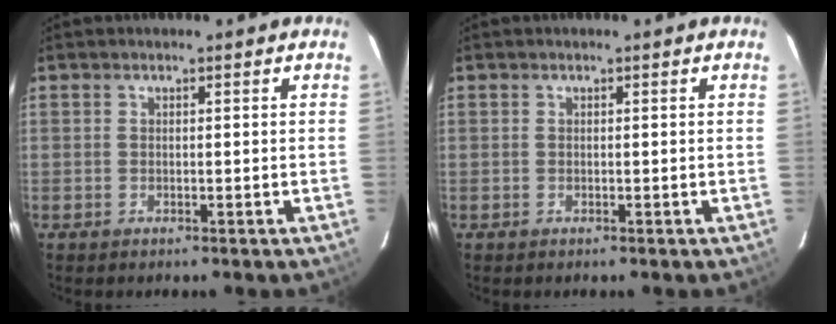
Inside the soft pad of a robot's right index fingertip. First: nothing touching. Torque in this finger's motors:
{"motor_torque": [0.00, 0.00, -0.02, 0.00]}